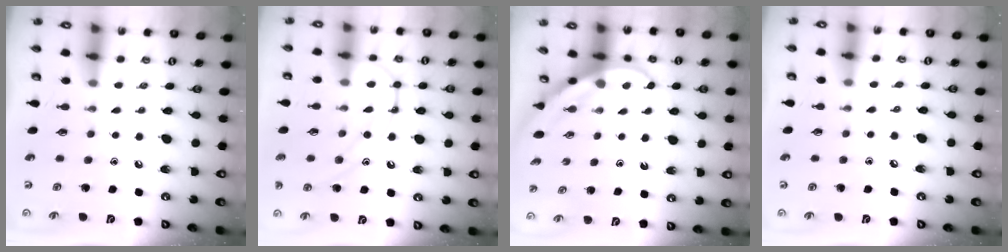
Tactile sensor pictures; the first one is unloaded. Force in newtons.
{"total": 12.3, "press": 12.3, "slide": 0.8}
{"total": 4.0, "press": 3.9, "slide": 0.4}
{"total": 4.8, "press": 4.7, "slide": 0.6}